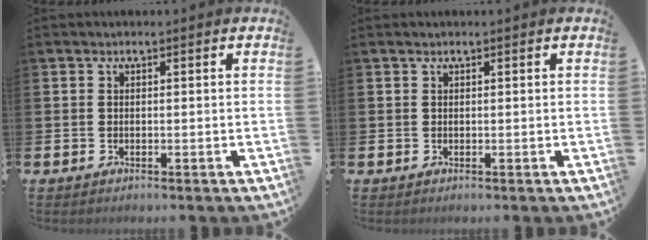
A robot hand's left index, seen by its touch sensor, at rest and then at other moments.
{"total": 0.0}